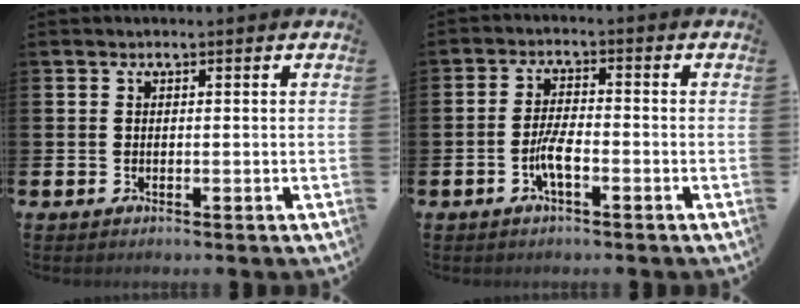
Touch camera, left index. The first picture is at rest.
{"total": 3.8, "force": [-1.4, 1.1, 3.4], "torque": [-0.066, 0.004, -0.027]}